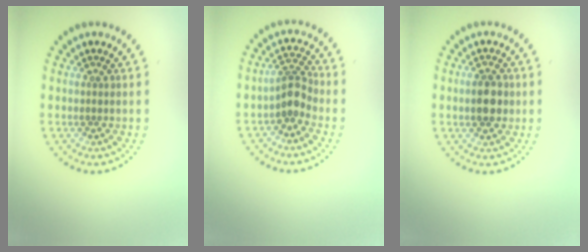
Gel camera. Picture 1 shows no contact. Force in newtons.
{"total": 2.4, "press": 1.9, "slide": 1.6}
{"total": 3.0, "press": 3.0, "slide": 0.1}